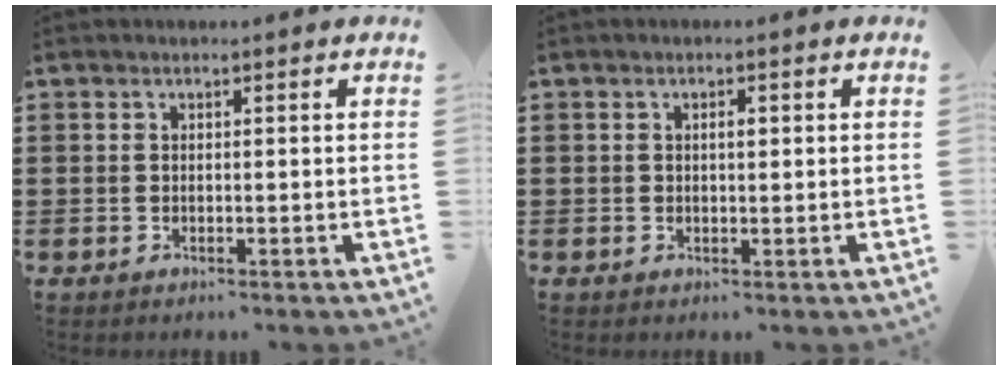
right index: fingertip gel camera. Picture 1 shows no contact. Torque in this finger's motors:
{"motor_torque": [0.29, -0.23, 0.03, 0.04]}